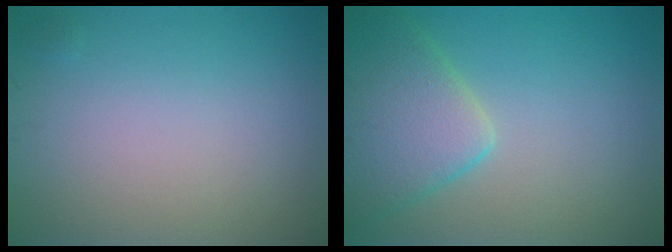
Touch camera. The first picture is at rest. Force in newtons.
{"total": 5.9, "press": 5.8, "slide": 0.5}